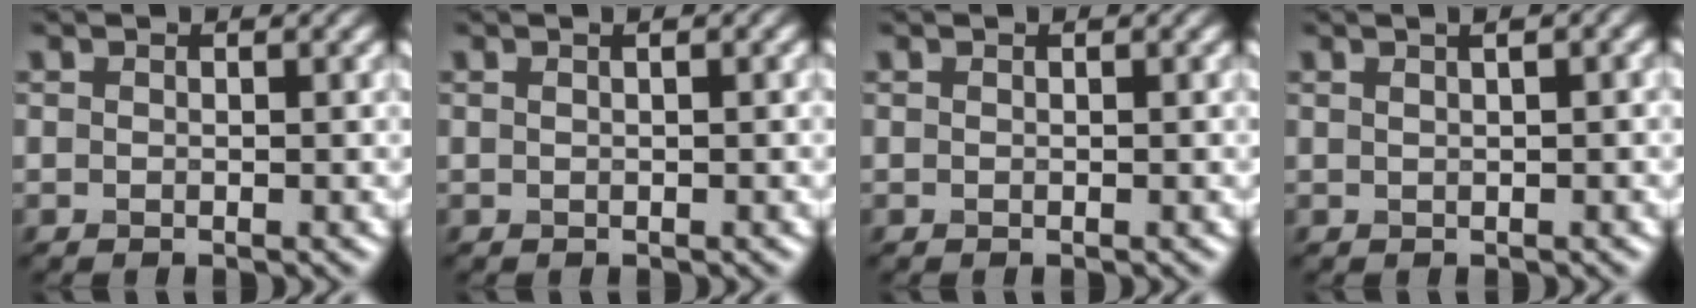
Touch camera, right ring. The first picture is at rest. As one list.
[{"total": 1.1, "force": [0.4, 0.4, 0.9], "torque": [-0.012, 0.003, 0.000]}, {"total": 0.0}, {"total": 3.8, "force": [1.8, 1.7, 2.9], "torque": [-0.017, 0.019, 0.008]}]